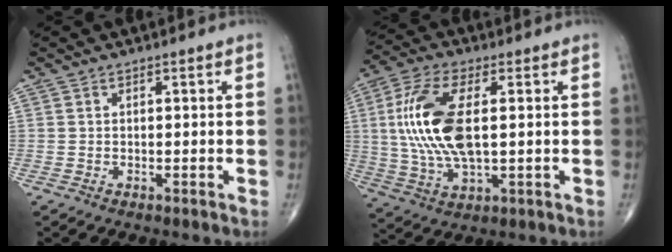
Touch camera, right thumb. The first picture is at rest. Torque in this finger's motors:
{"motor_torque": [0.83, 3.28, 1.72, 0.26, 0.73]}